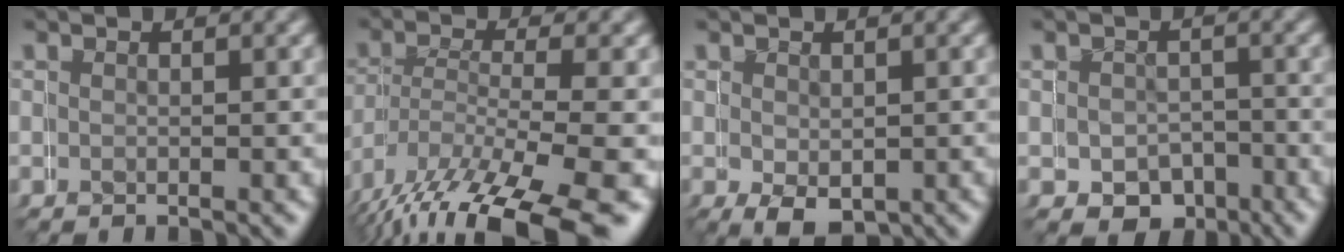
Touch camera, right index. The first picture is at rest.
{"total": 6.3, "force": [-3.4, 3.1, 4.3], "torque": [-0.104, -0.029, -0.033]}
{"total": 3.8, "force": [-1.3, 2.8, 2.2], "torque": [-0.045, -0.028, -0.002]}
{"total": 3.7, "force": [-1.0, 3.5, -0.7], "torque": [0.018, -0.019, -0.014]}